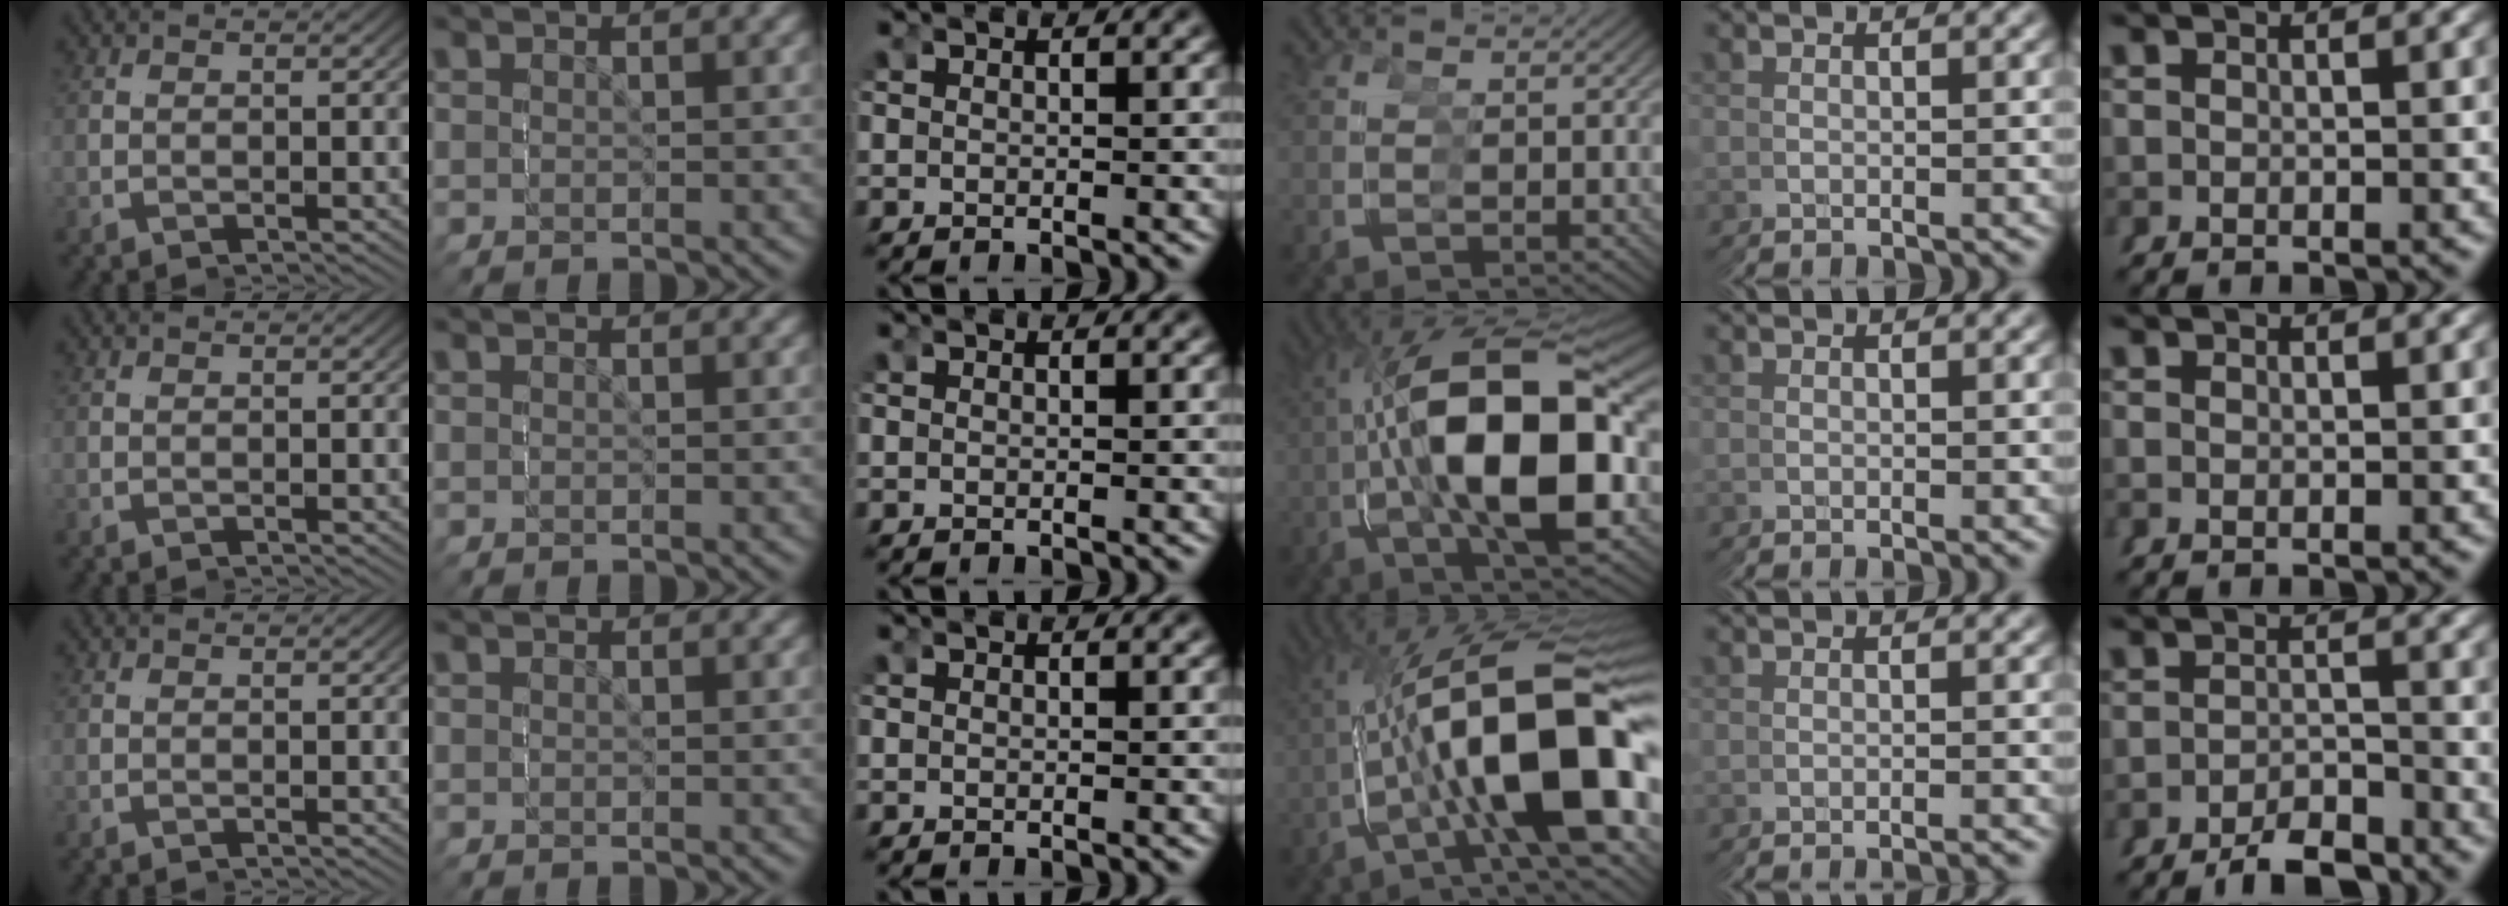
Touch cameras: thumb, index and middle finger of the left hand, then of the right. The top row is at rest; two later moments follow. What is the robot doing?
{"motion": "grasp_and_lifting", "object": "screwdriver"}